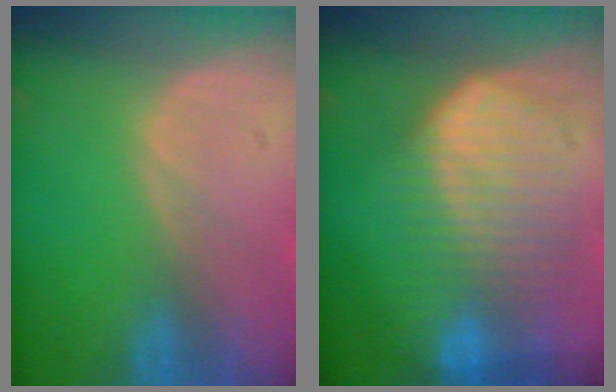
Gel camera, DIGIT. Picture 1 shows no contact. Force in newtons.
{"total": 10.0, "press": 10.0, "slide": 0.4}